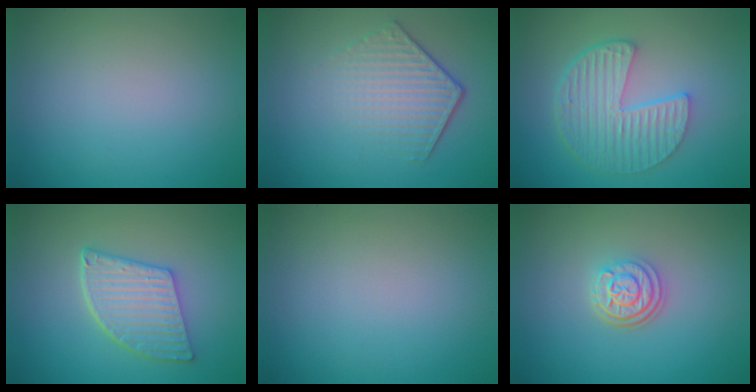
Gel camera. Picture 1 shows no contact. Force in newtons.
{"total": 4.3, "press": 3.0, "slide": 3.1}
{"total": 5.9, "press": 4.3, "slide": 4.0}
{"total": 5.1, "press": 4.2, "slide": 3.0}
{"total": 0.0}
{"total": 3.0, "press": 2.4, "slide": 1.8}